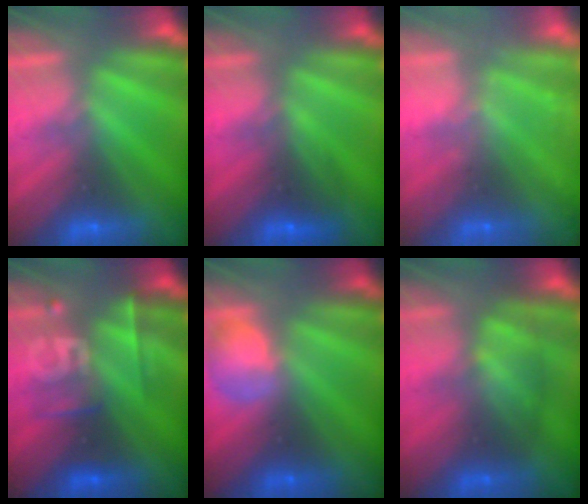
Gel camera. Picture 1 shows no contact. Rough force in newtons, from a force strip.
{"total": 2.8}
{"total": 8.4}
{"total": 2.4}
{"total": 2.4}
{"total": 2.3}